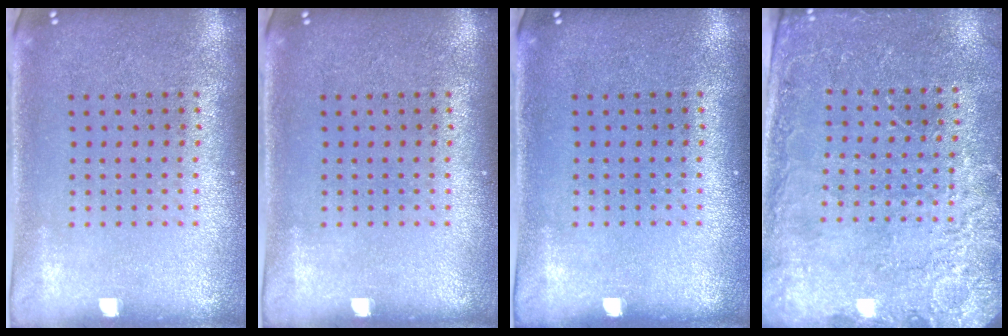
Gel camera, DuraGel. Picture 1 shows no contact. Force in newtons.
{"total": 0.0}
{"total": 0.0}
{"total": 2.6, "press": 2.6, "slide": 0.3}